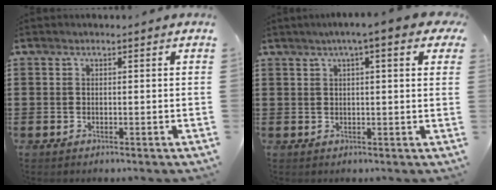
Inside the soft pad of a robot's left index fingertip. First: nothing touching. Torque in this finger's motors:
{"motor_torque": [2.14, 0.00, 0.54, 0.21]}